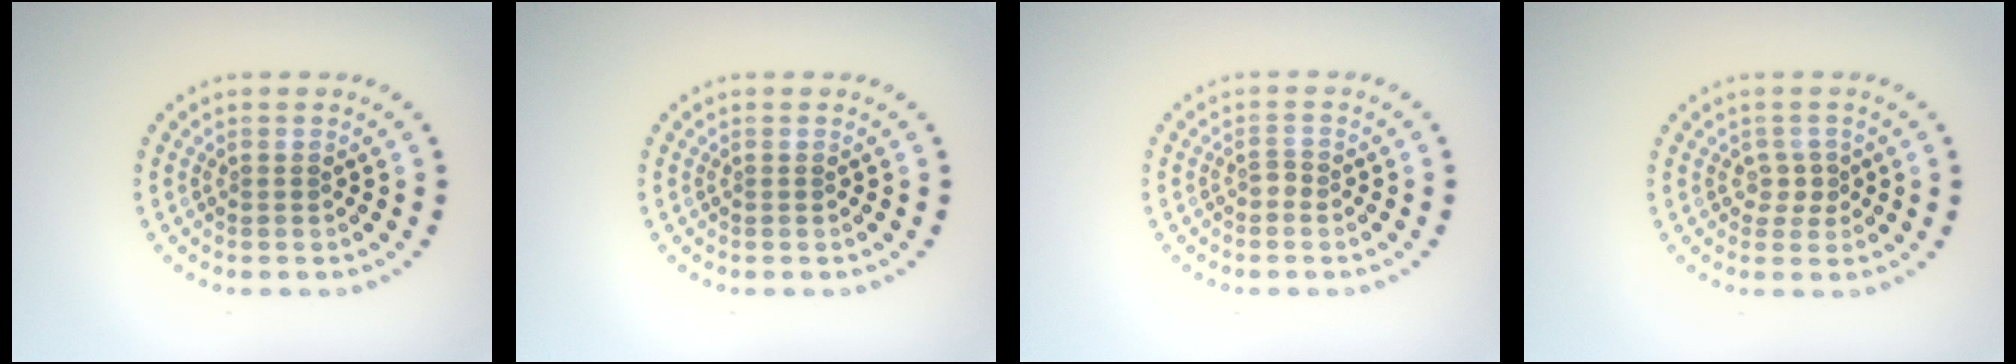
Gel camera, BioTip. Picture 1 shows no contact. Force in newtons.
{"total": 0.0}
{"total": 0.9, "press": 0.6, "slide": 0.6}
{"total": 1.7, "press": 1.4, "slide": 0.9}